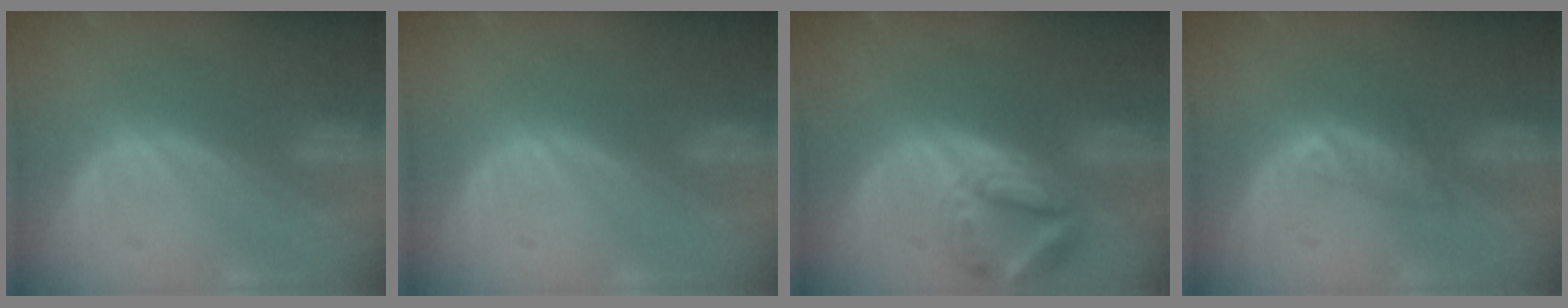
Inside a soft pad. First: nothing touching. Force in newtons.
{"total": 0.0}
{"total": 7.0, "press": 6.4, "slide": 2.8}
{"total": 2.3, "press": 2.1, "slide": 0.8}